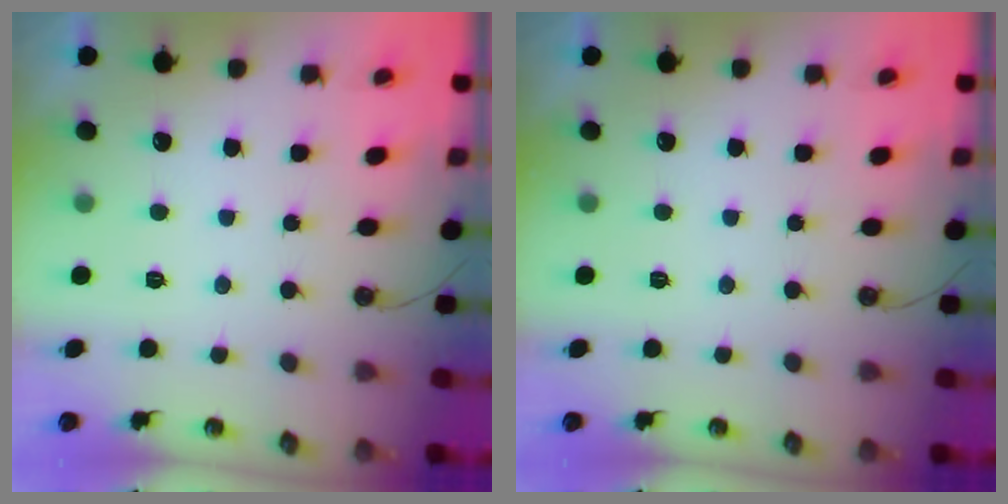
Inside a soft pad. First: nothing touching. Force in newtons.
{"total": 0.0}